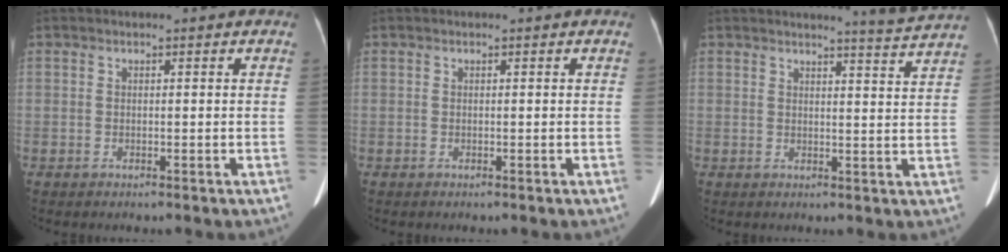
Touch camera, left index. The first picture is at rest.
{"total": 0.0}
{"total": 4.8, "force": [4.4, -1.8, 0.5], "torque": [-0.021, -0.050, 0.045]}